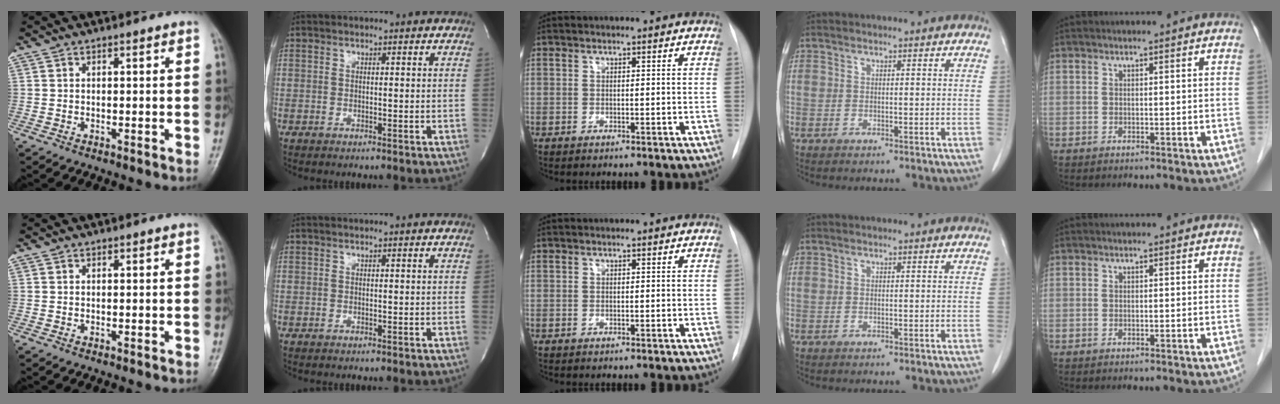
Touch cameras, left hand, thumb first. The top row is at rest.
{}